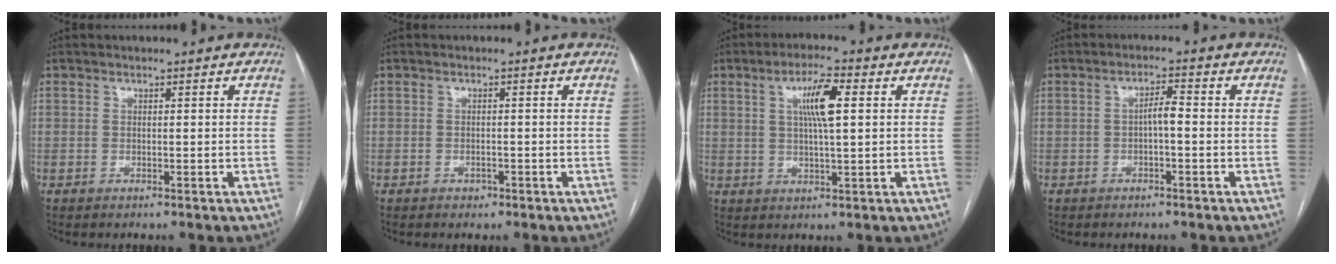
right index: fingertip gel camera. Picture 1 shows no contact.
{"total": 1.0, "force": [-0.7, 0.7, 0.3], "torque": [-0.005, 0.002, -0.009]}
{"total": 6.6, "force": [1.9, 0.8, 6.3], "torque": [-0.116, 0.007, 0.033]}
{"total": 2.5, "force": [-0.5, 0.5, 2.4], "torque": [-0.039, 0.006, -0.008]}